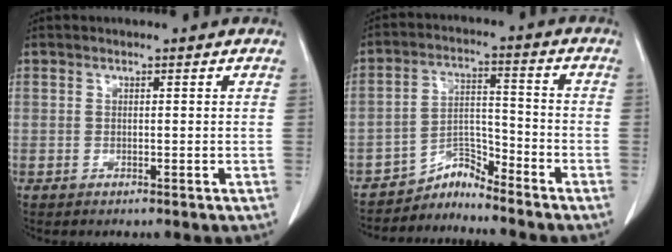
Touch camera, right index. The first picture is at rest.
{"total": 4.7, "force": [-4.6, 0.1, -0.8], "torque": [0.022, 0.026, -0.077]}